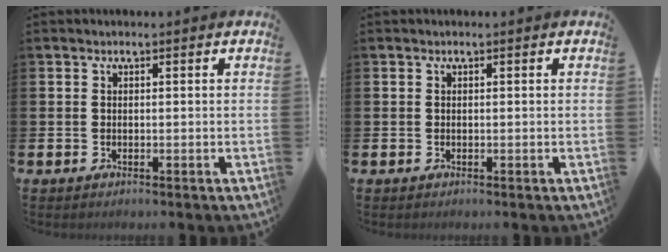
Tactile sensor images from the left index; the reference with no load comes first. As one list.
[{"total": 0.0}]